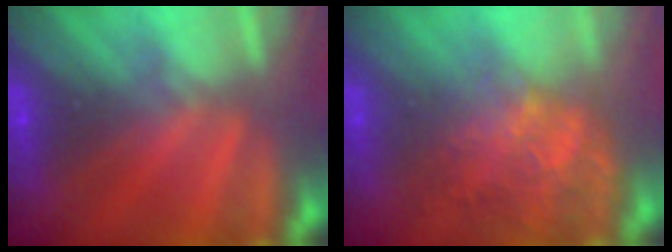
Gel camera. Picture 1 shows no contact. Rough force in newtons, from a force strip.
{"total": 3.6}